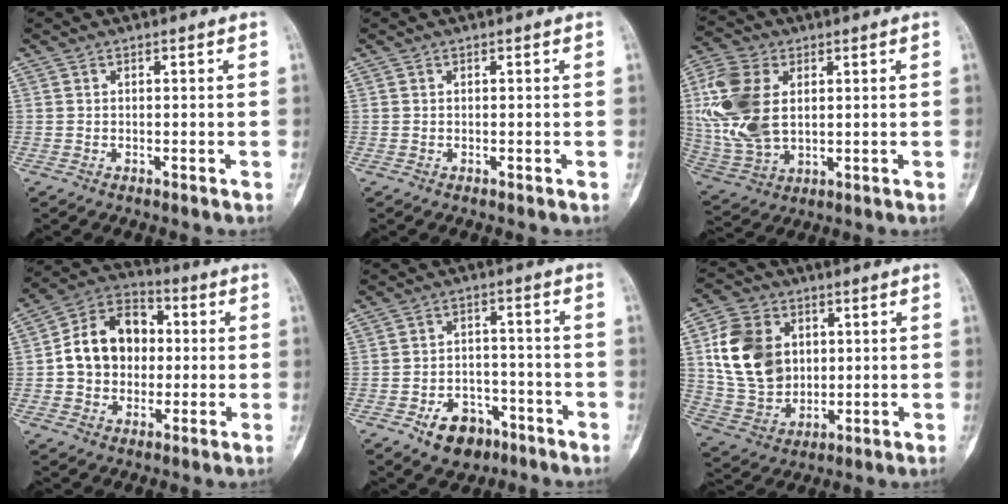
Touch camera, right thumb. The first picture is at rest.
{"total": 0.0}
{"total": 16.1, "force": [2.8, 10.2, 12.1], "torque": [-0.264, -0.004, 0.059]}
{"total": 14.5, "force": [0.6, 11.4, 8.9], "torque": [-0.112, 0.027, 0.003]}
{"total": 9.4, "force": [-5.4, 6.6, 3.9], "torque": [-0.026, 0.049, -0.076]}
{"total": 16.0, "force": [3.3, 12.4, 9.6], "torque": [-0.155, -0.005, 0.071]}